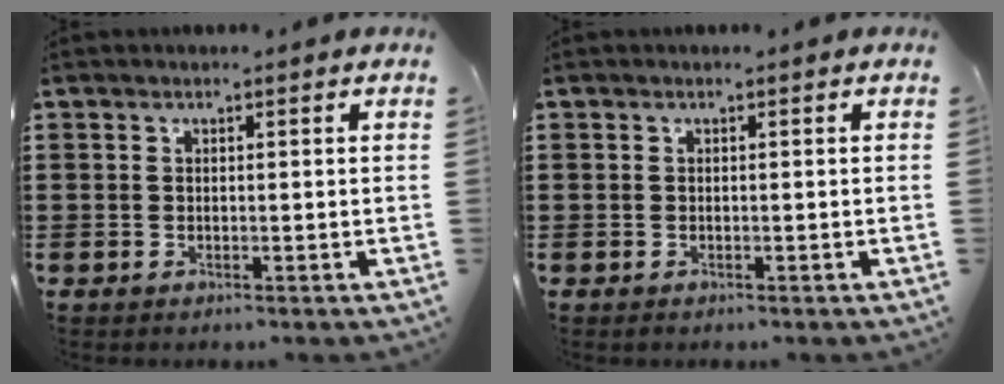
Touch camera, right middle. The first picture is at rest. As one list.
[{"total": 0.0}]